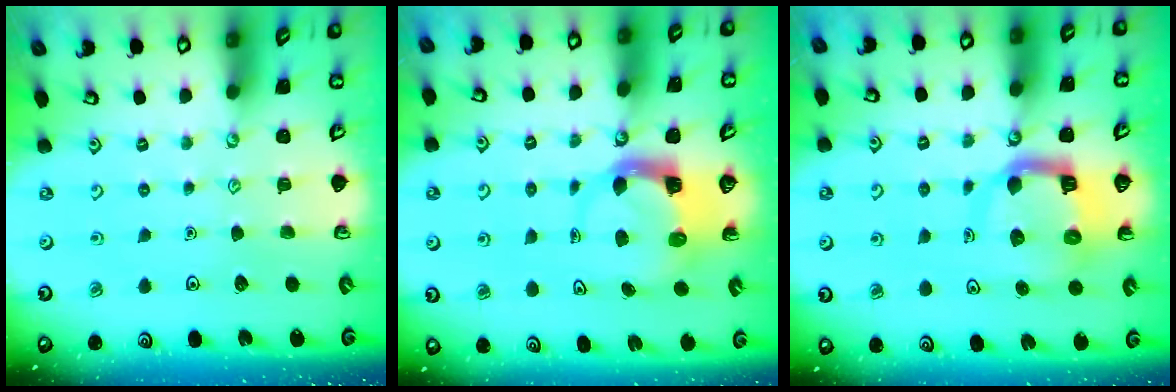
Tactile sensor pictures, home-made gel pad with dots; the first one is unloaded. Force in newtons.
{"total": 3.7, "press": 3.7, "slide": 0.5}
{"total": 9.6, "press": 9.5, "slide": 1.4}